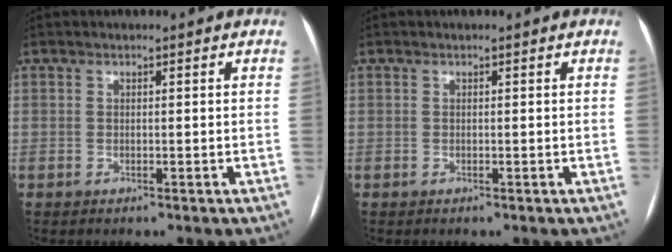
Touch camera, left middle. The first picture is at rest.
{"total": 0.0}